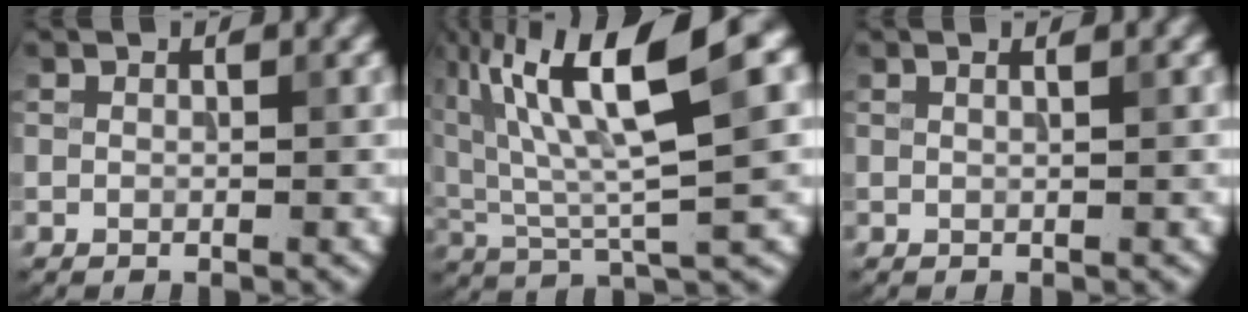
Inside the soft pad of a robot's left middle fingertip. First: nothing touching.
{"total": 13.1, "force": [5.7, 2.9, 11.4], "torque": [-0.199, 0.031, 0.101]}
{"total": 1.4, "force": [0.8, 0.6, 1.0], "torque": [0.000, -0.003, -0.004]}